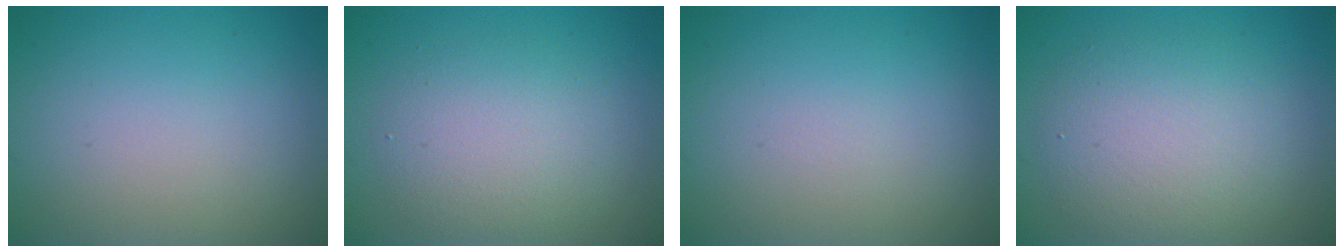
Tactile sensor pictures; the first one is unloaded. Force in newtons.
{"total": 4.0, "press": 4.0, "slide": 0.2}
{"total": 0.0}
{"total": 5.3, "press": 5.3, "slide": 0.4}